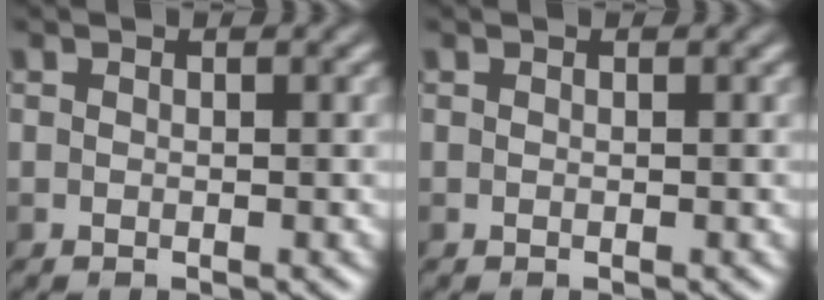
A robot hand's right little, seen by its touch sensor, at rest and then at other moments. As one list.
[{"total": 0.0}]